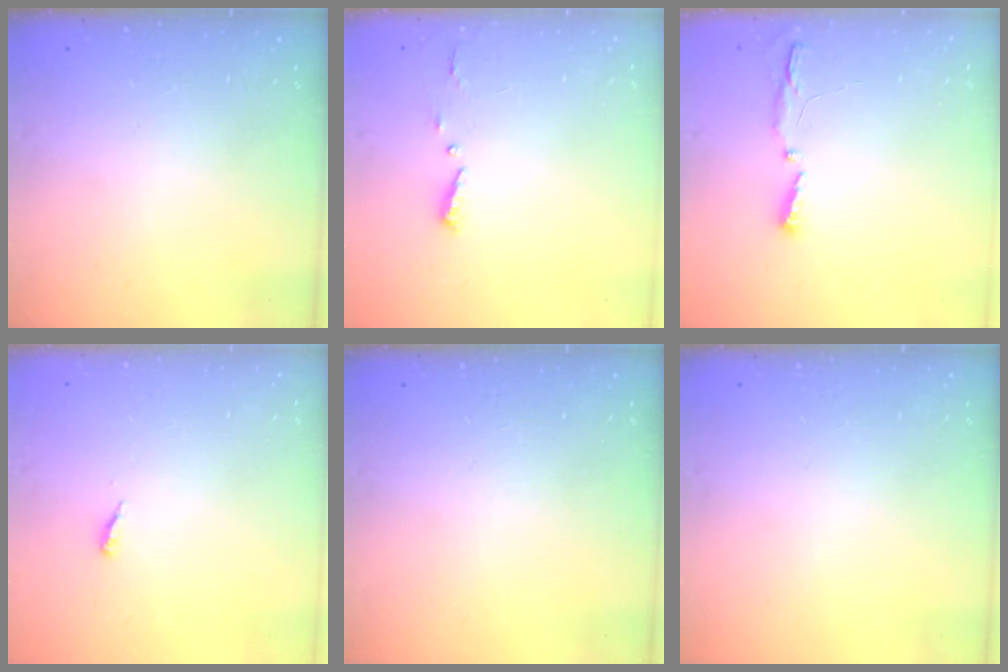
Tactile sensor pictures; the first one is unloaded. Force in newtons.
{"total": 4.4, "press": 4.4, "slide": 0.4}
{"total": 3.5, "press": 3.4, "slide": 0.8}
{"total": 3.2, "press": 3.2, "slide": 0.2}
{"total": 0.0}
{"total": 0.0}